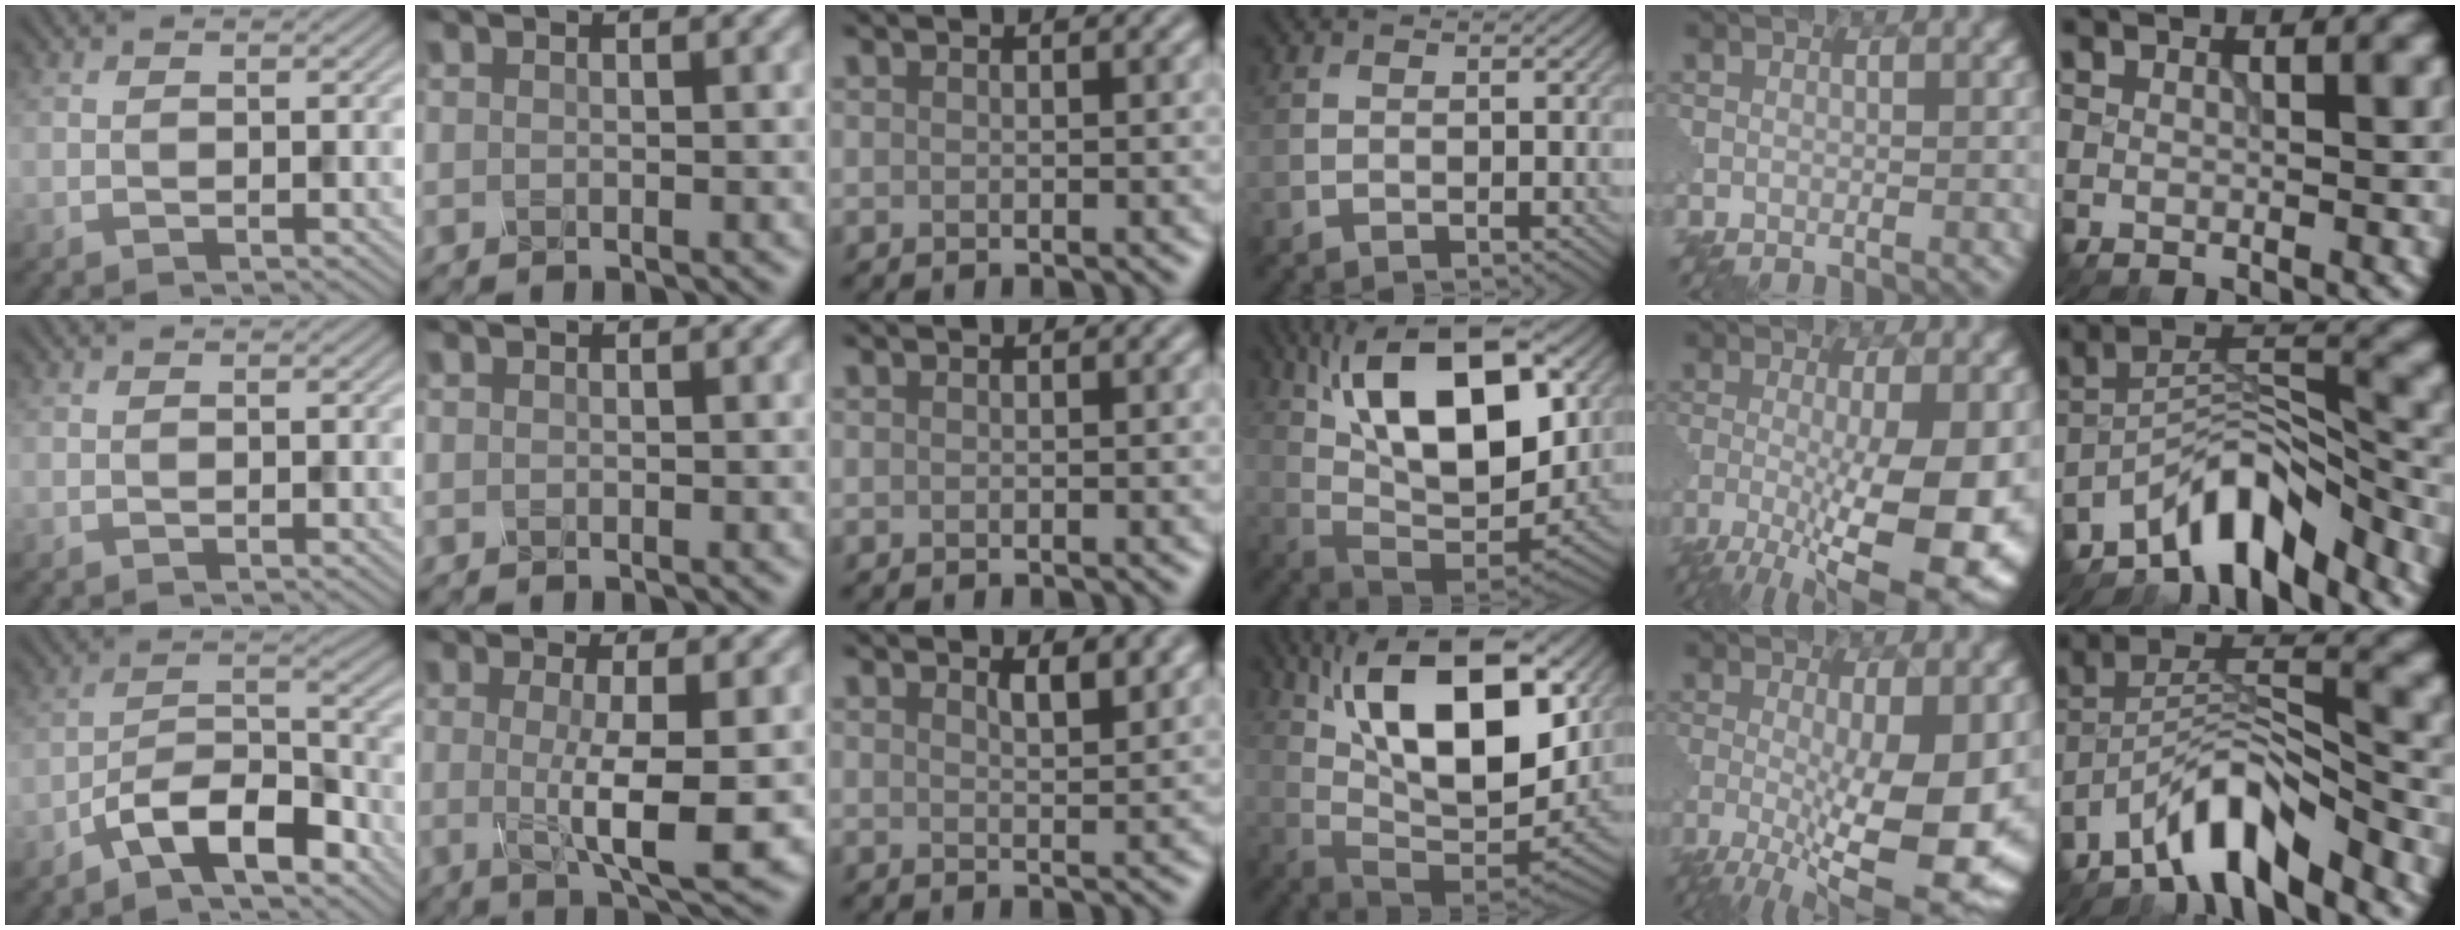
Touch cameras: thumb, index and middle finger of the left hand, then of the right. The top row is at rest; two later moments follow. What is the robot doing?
{"motion": "disassemble", "object": "glue stick"}